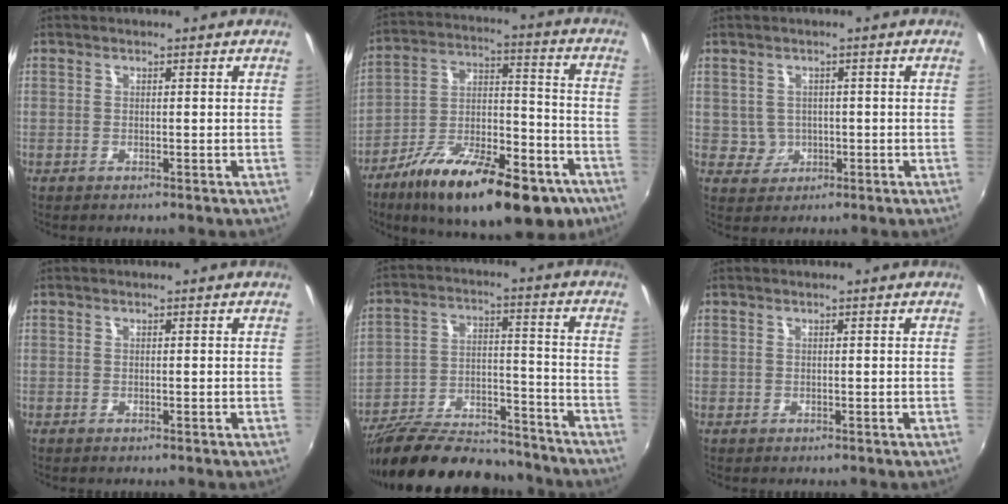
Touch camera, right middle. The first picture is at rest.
{"total": 26.3, "force": [-15.9, 10.1, 18.2], "torque": [-0.289, -0.013, -0.239]}
{"total": 3.4, "force": [-0.1, 3.3, 0.4], "torque": [-0.010, 0.006, 0.005]}
{"total": 0.0}
{"total": 24.6, "force": [-20.5, 7.8, 11.1], "torque": [-0.209, -0.002, -0.303]}
{"total": 0.0}